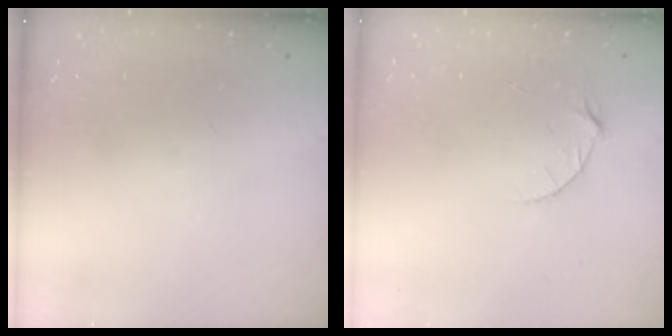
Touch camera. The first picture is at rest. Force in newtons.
{"total": 5.5, "press": 5.4, "slide": 0.6}